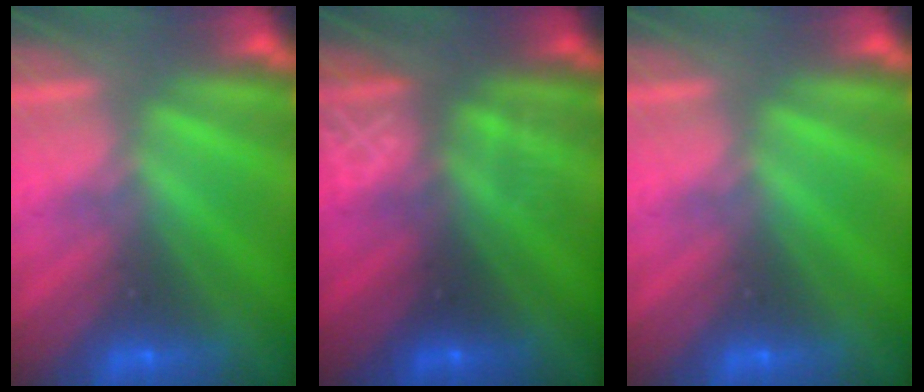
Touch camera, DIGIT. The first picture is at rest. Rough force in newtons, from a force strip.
{"total": 3.1}
{"total": 0.0}